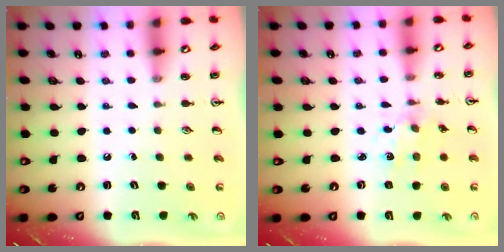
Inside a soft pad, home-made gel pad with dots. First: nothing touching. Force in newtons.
{"total": 2.0, "press": 1.9, "slide": 0.4}